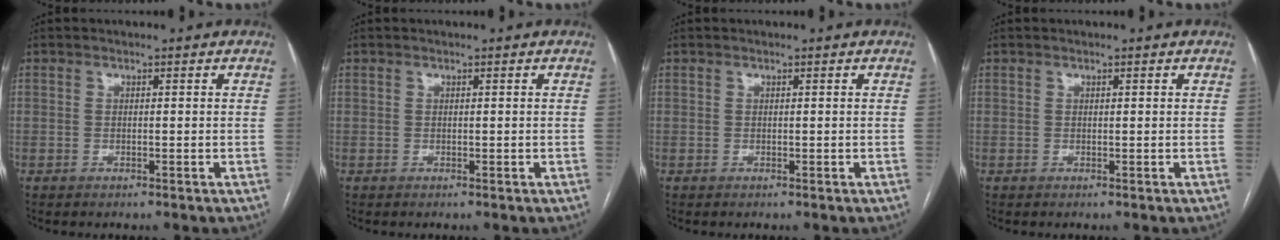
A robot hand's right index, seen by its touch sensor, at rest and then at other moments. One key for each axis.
{"total": 0.0}
{"total": 0.0}
{"total": 0.0}